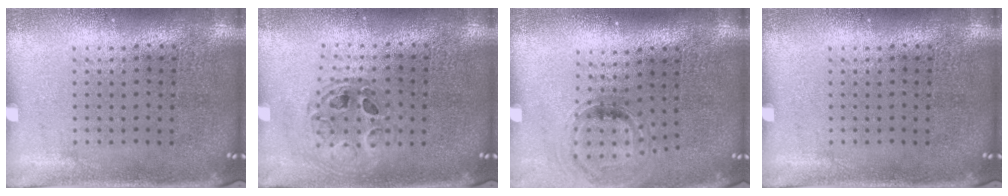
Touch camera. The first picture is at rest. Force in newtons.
{"total": 0.7, "press": 0.7, "slide": 0.1}
{"total": 0.9, "press": 0.8, "slide": 0.3}
{"total": 0.0}